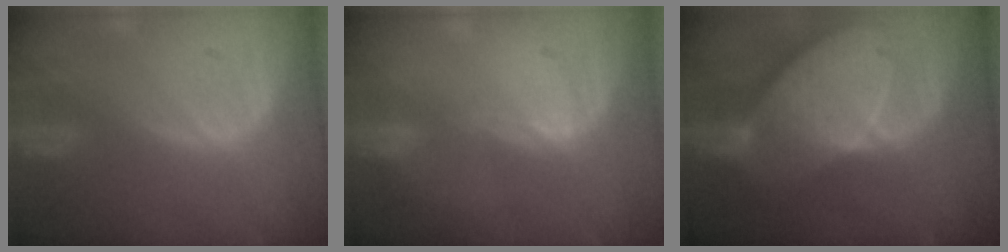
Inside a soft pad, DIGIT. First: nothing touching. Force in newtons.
{"total": 1.0, "press": 0.7, "slide": 0.7}
{"total": 10.4, "press": 9.1, "slide": 5.0}